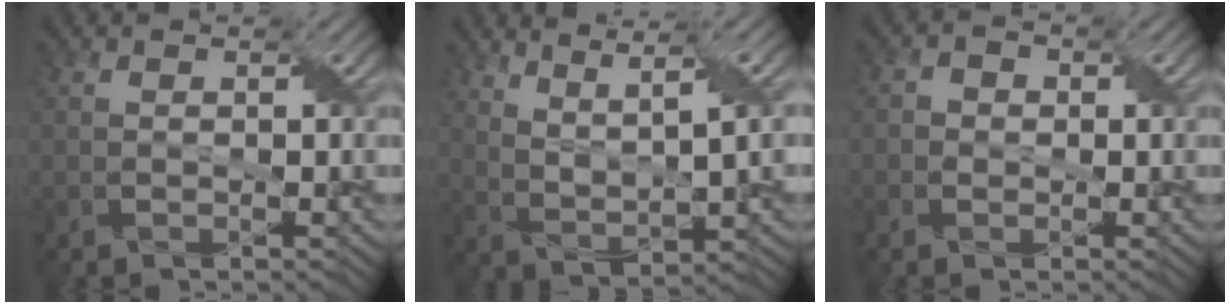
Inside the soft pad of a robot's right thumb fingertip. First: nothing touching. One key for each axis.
{"total": 7.3, "fx": 4.8, "fy": 1.3, "fz": 5.3, "tx": -0.103, "ty": 0.004, "tz": 0.090}
{"total": 1.7, "fx": -0.1, "fy": 1.6, "fz": 0.4, "tx": -0.003, "ty": 0.004, "tz": -0.009}